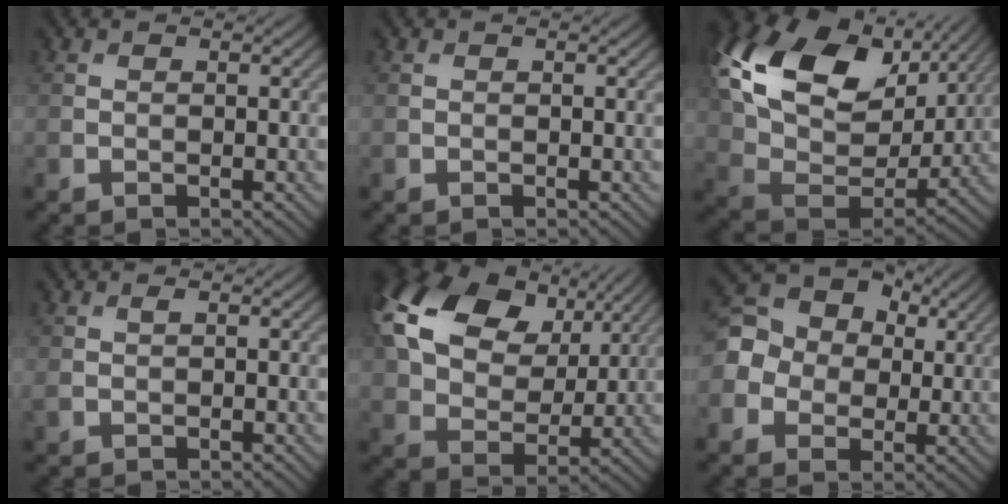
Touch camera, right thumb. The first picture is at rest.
{"total": 0.0}
{"total": 18.7, "force": [8.3, 11.5, 12.3], "torque": [-0.293, 0.019, 0.162]}
{"total": 0.9, "force": [0.3, 0.2, 0.8], "torque": [-0.021, 0.003, 0.007]}
{"total": 16.7, "force": [7.0, 10.9, 10.6], "torque": [-0.229, 0.025, 0.117]}
{"total": 10.4, "force": [1.1, 9.1, 4.9], "torque": [-0.138, 0.025, -0.007]}